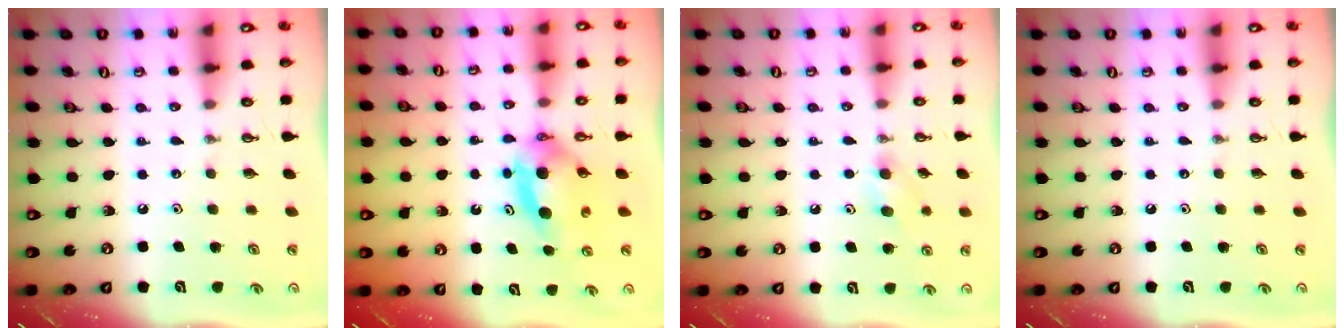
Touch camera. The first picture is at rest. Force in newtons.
{"total": 5.5, "press": 5.1, "slide": 1.9}
{"total": 5.7, "press": 5.7, "slide": 0.5}
{"total": 0.0}